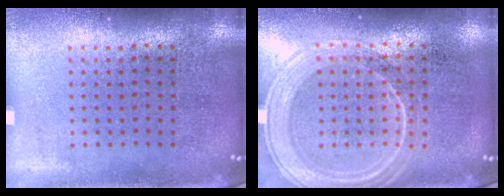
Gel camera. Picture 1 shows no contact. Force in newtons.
{"total": 1.8, "press": 1.8, "slide": 0.2}